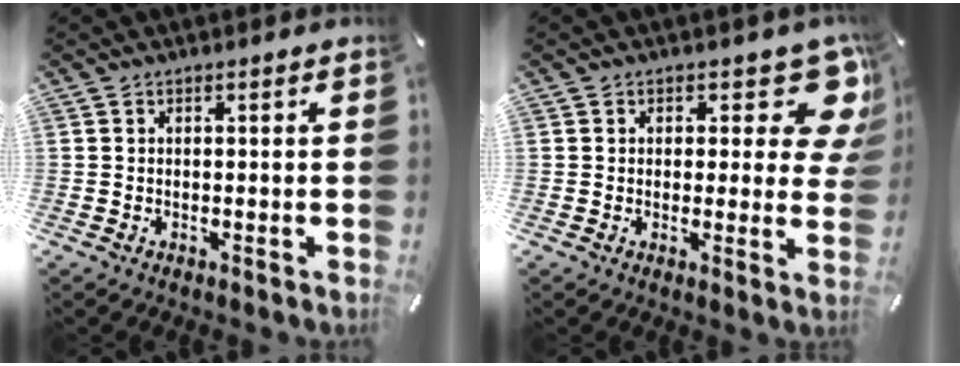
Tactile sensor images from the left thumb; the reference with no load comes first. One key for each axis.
{"total": 11.2, "fx": 5.7, "fy": 5.6, "fz": 7.9, "tx": -0.079, "ty": -0.043, "tz": 0.097}